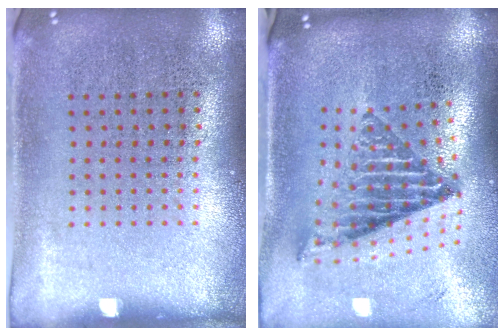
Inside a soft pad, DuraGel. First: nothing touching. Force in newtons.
{"total": 1.8, "press": 1.4, "slide": 1.2}